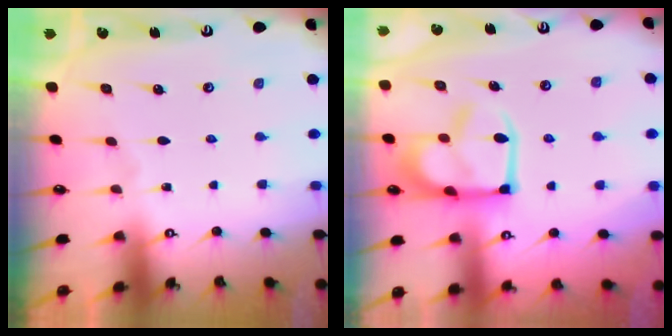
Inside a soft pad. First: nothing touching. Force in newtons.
{"total": 6.9, "press": 6.8, "slide": 1.0}